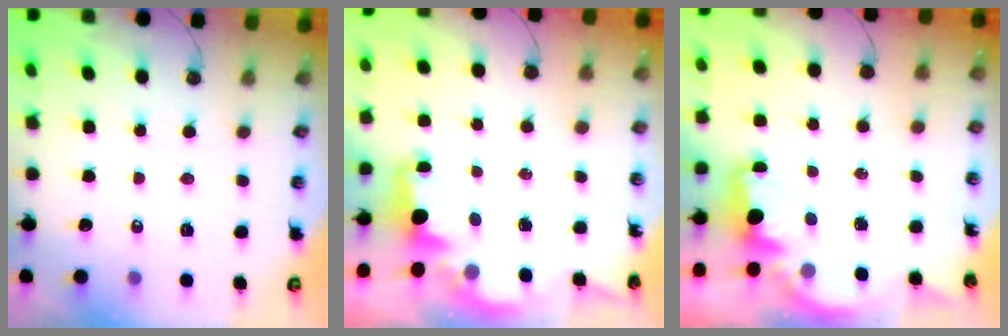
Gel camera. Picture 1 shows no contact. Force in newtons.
{"total": 1.8, "press": 1.7, "slide": 0.6}
{"total": 2.2, "press": 2.1, "slide": 0.8}